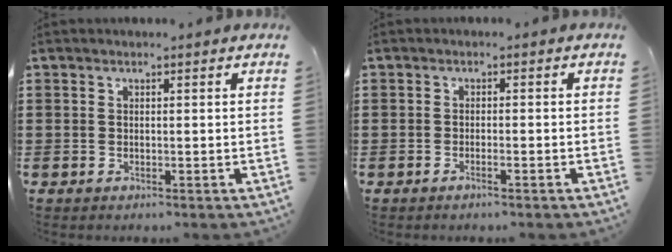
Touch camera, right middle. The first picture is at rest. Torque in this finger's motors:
{"motor_torque": [-0.14, -0.06, -0.07, -0.01]}